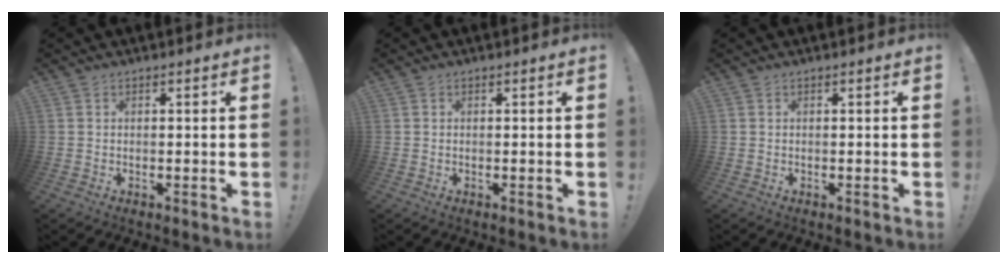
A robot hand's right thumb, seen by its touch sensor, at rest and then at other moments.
{"total": 0.0}
{"total": 0.0}